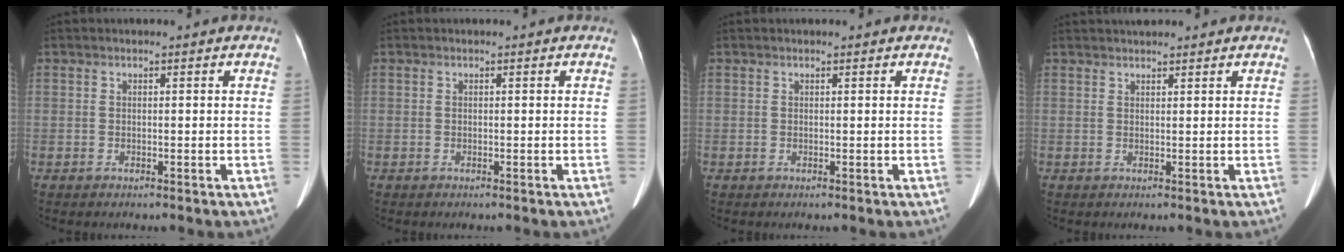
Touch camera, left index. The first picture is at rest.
{"total": 0.0}
{"total": 0.6, "force": [0.6, 0.1, 0.3], "torque": [-0.004, 0.010, 0.009]}
{"total": 3.6, "force": [3.3, 0.5, 1.3], "torque": [-0.016, 0.031, 0.050]}